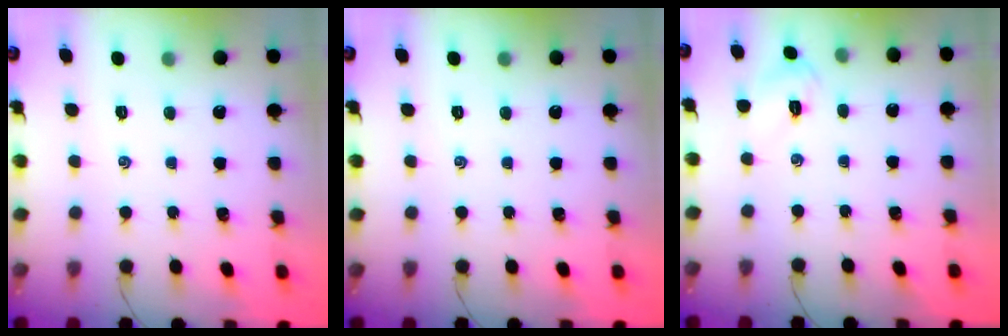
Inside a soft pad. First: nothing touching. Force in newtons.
{"total": 0.0}
{"total": 3.5, "press": 3.4, "slide": 0.9}